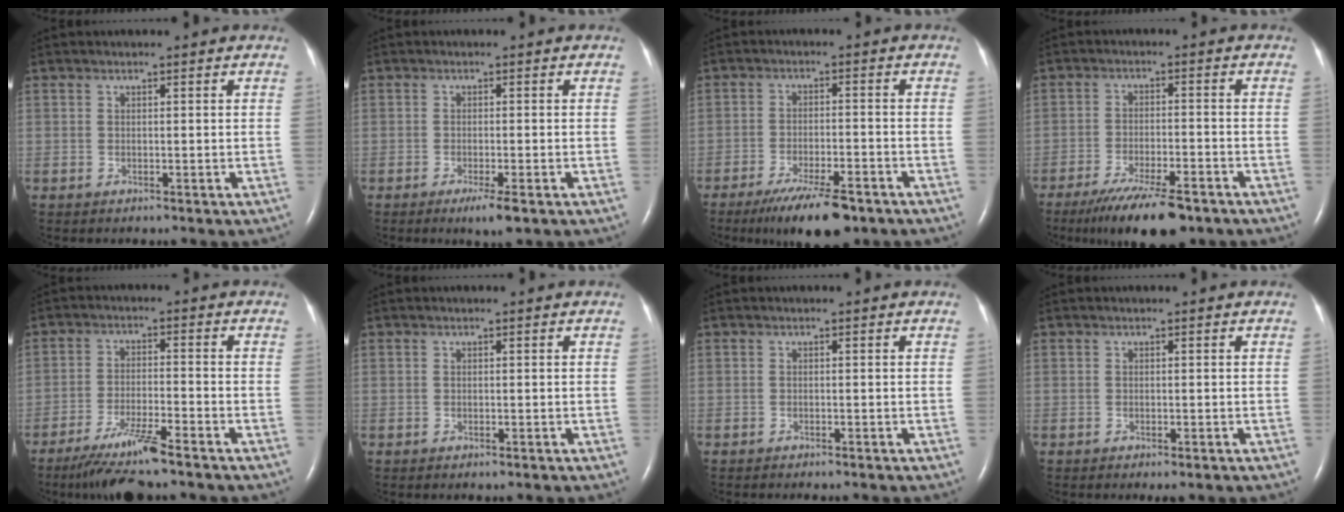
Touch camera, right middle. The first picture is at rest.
{"total": 3.0, "force": [-1.6, 0.0, 2.5], "torque": [-0.040, -0.012, -0.024]}
{"total": 9.8, "force": [-7.0, 1.8, 6.6], "torque": [-0.112, -0.021, -0.110]}
{"total": 11.4, "force": [-8.3, 1.9, 7.5], "torque": [-0.125, -0.026, -0.133]}
{"total": 8.2, "force": [-6.4, -0.2, 5.2], "torque": [-0.099, -0.028, -0.116]}
{"total": 0.6, "force": [-0.4, 0.0, 0.5], "torque": [-0.011, -0.002, -0.002]}
{"total": 2.6, "force": [-2.3, 0.1, 1.3], "torque": [-0.020, -0.004, -0.023]}
{"total": 1.3, "force": [-0.9, 0.0, 1.0], "torque": [-0.012, -0.006, -0.008]}